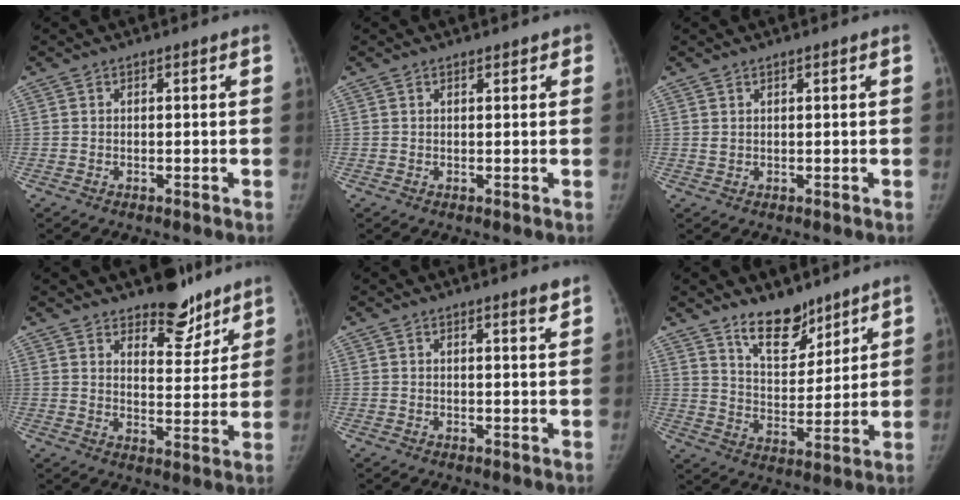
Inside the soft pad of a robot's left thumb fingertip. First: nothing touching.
{"total": 1.3, "force": [1.0, 0.7, 0.6], "torque": [0.002, -0.004, 0.008]}
{"total": 1.0, "force": [0.7, 0.4, 0.6], "torque": [-0.006, -0.002, 0.016]}
{"total": 10.2, "force": [8.0, 4.6, 4.4], "torque": [-0.021, -0.058, 0.122]}
{"total": 2.1, "force": [1.7, 0.1, 1.3], "torque": [-0.016, -0.014, 0.023]}
{"total": 10.6, "force": [8.1, 4.9, 4.8], "torque": [-0.049, -0.066, 0.147]}